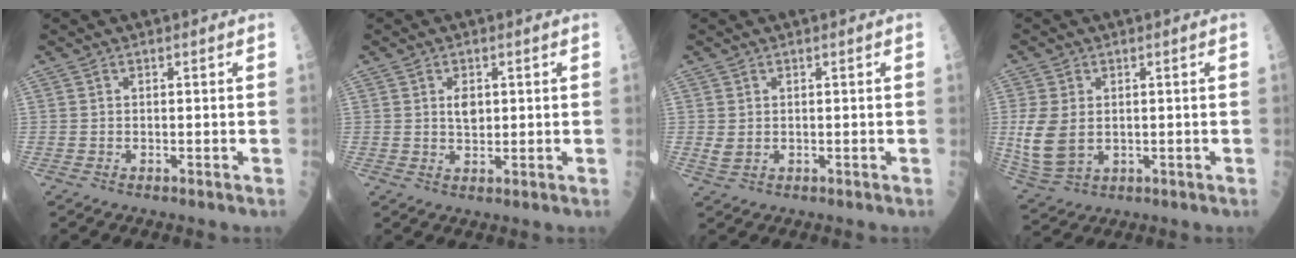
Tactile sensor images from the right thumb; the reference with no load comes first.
{"total": 2.9, "force": [0.7, 1.8, 2.2], "torque": [-0.026, -0.004, 0.011]}
{"total": 1.7, "force": [0.2, 1.3, 1.1], "torque": [-0.019, 0.000, 0.011]}
{"total": 9.0, "force": [0.0, 6.1, 6.6], "torque": [-0.142, -0.006, 0.013]}